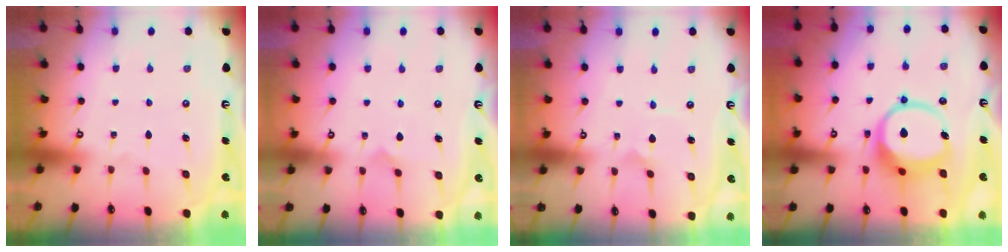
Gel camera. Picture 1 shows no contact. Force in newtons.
{"total": 4.4, "press": 4.4, "slide": 0.3}
{"total": 2.7, "press": 2.7, "slide": 0.2}
{"total": 12.4, "press": 12.3, "slide": 1.7}